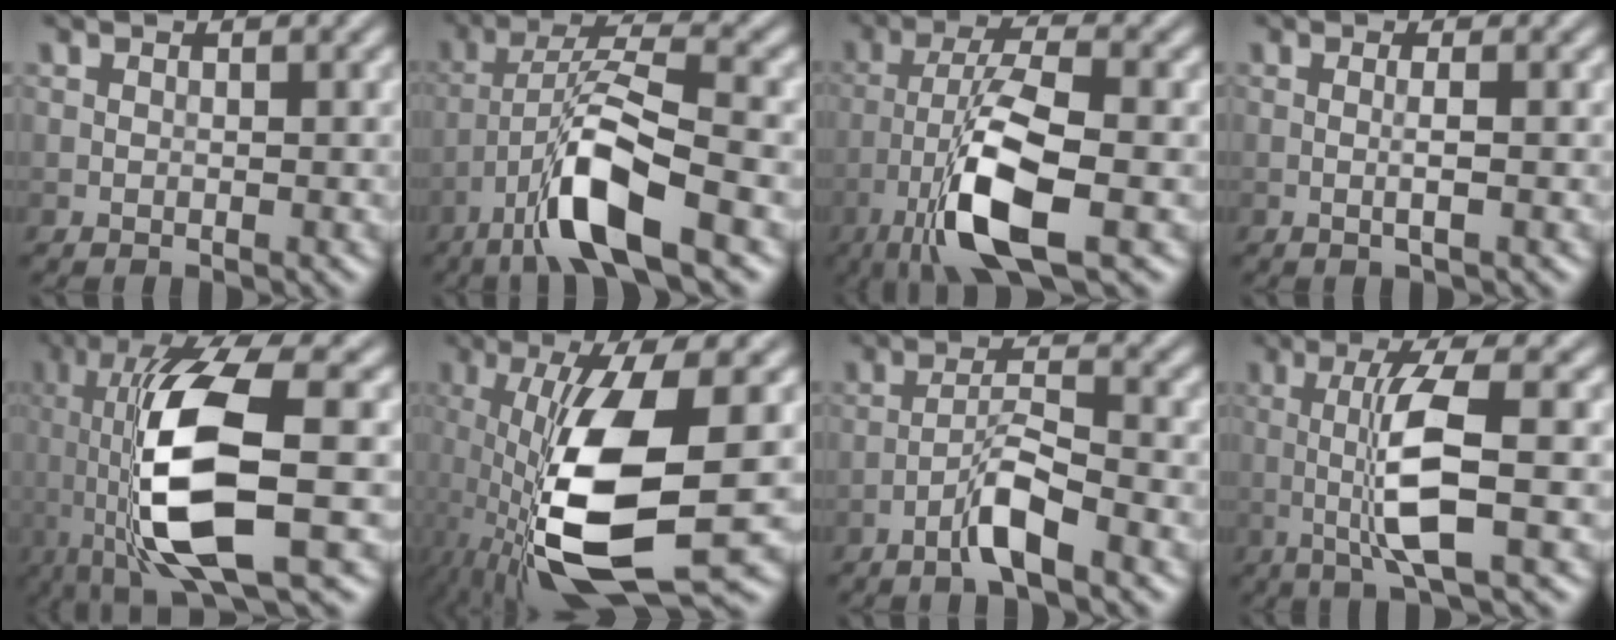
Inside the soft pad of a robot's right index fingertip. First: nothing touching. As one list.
[{"total": 8.2, "force": [-4.3, 1.5, 6.9], "torque": [-0.130, 0.008, -0.086]}, {"total": 9.2, "force": [-4.1, 2.4, 7.9], "torque": [-0.148, 0.008, -0.083]}, {"total": 1.4, "force": [0.0, 0.2, 1.4], "torque": [-0.024, 0.001, -0.004]}, {"total": 12.1, "force": [-0.8, 3.8, 11.5], "torque": [-0.225, -0.012, -0.012]}, {"total": 11.6, "force": [-2.1, 3.4, 10.9], "torque": [-0.216, -0.021, -0.034]}, {"total": 3.7, "force": [-2.3, 0.4, 2.9], "torque": [-0.056, 0.013, -0.049]}, {"total": 5.9, "force": [-0.7, 0.8, 5.8], "torque": [-0.117, 0.003, -0.013]}]